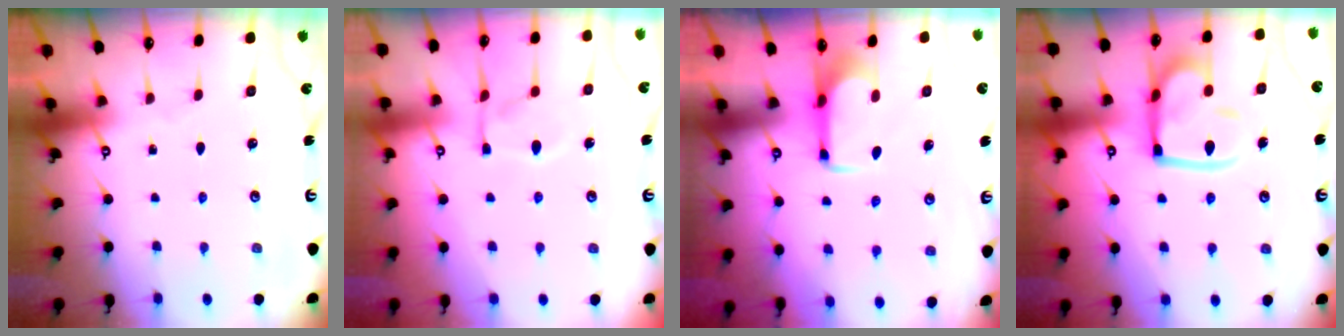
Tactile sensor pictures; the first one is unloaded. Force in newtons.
{"total": 11.1, "press": 11.0, "slide": 1.3}
{"total": 1.8, "press": 1.8, "slide": 0.2}
{"total": 15.2, "press": 15.1, "slide": 1.8}